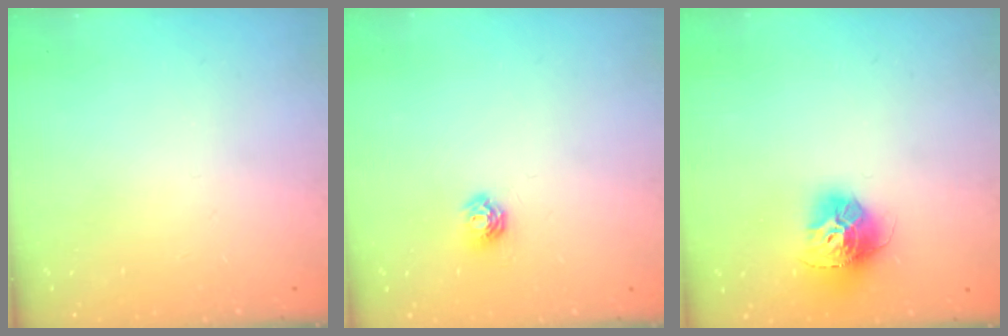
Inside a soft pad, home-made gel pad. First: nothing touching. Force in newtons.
{"total": 5.1, "press": 5.1, "slide": 0.5}
{"total": 13.6, "press": 13.5, "slide": 1.4}